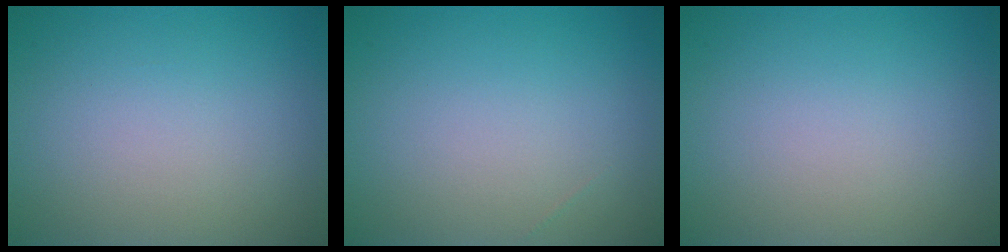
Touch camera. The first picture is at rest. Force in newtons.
{"total": 0.0}
{"total": 0.0}